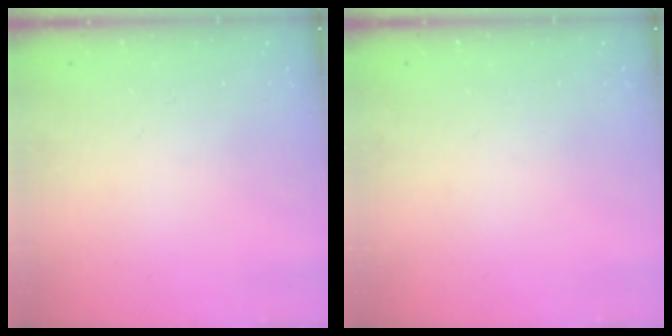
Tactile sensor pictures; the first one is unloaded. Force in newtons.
{"total": 0.0}